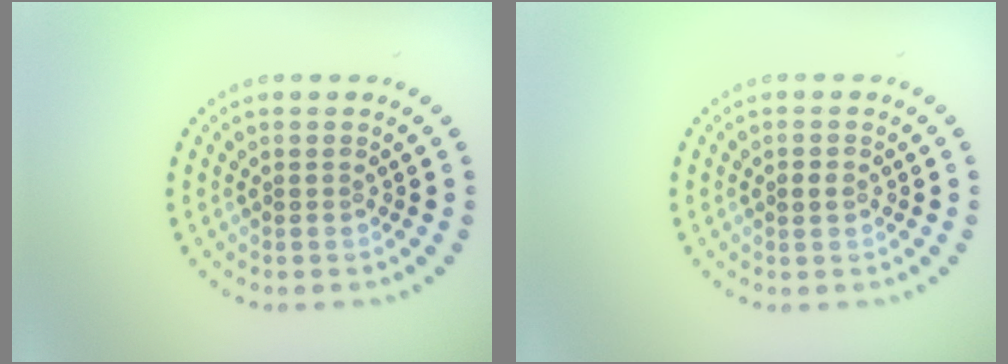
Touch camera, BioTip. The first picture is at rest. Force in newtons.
{"total": 1.0, "press": 1.0, "slide": 0.2}